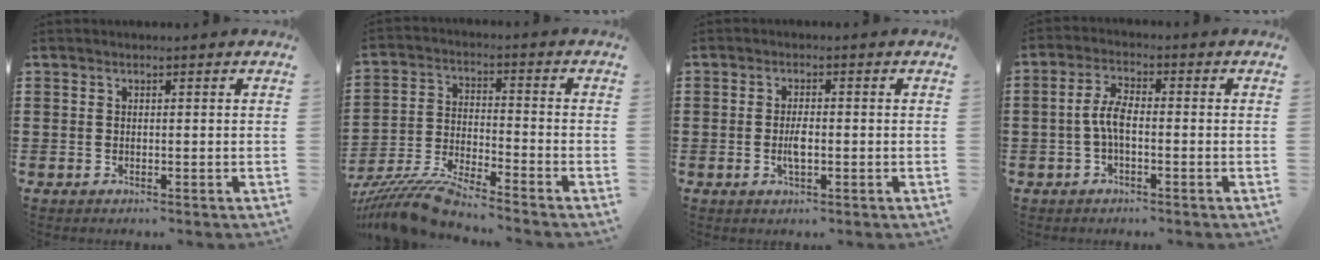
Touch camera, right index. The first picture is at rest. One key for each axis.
{"total": 8.9, "fx": -8.4, "fy": 0.4, "fz": 3.1, "tx": -0.074, "ty": 0.003, "tz": -0.165}
{"total": 3.1, "fx": -0.6, "fy": 1.1, "fz": 2.9, "tx": -0.060, "ty": -0.002, "tz": -0.013}
{"total": 4.5, "fx": -1.0, "fy": 2.0, "fz": 4.0, "tx": -0.092, "ty": 0.001, "tz": -0.025}